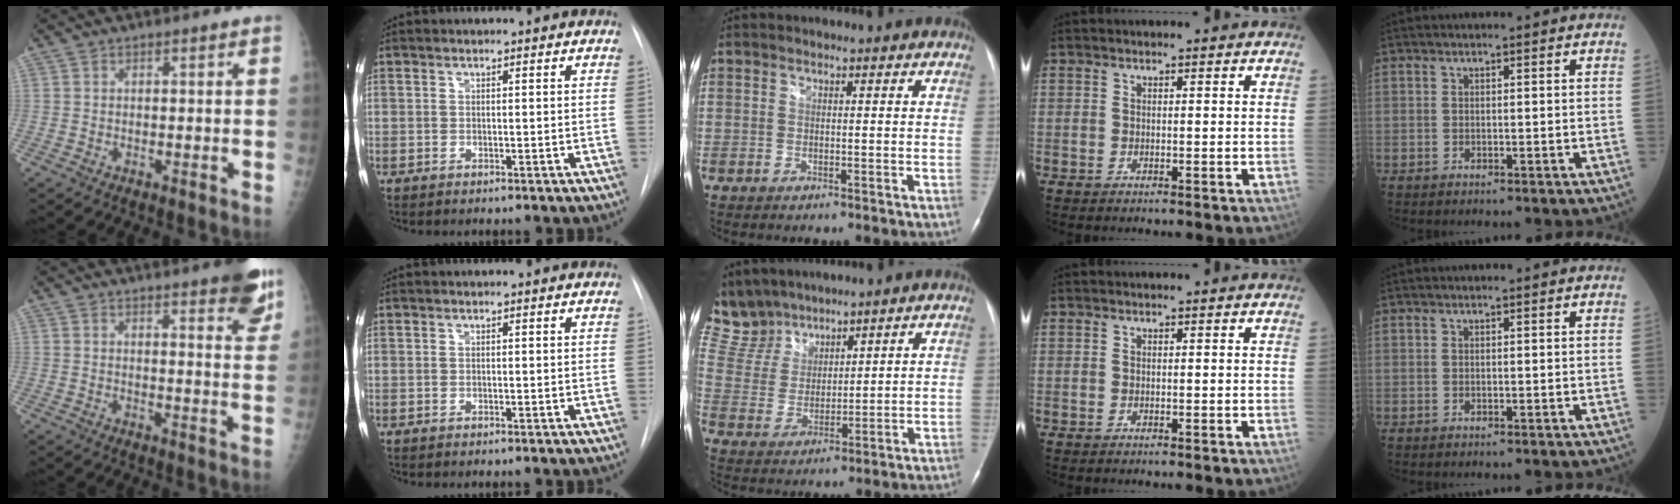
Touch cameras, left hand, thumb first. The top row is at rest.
{"thumb": {"total": 10.1, "force": [6.9, 2.5, 7.0], "torque": [-0.058, -0.033, 0.077]}, "middle": {"total": 11.6, "force": [10.3, 5.1, 1.3], "torque": [-0.046, 0.018, 0.224]}}